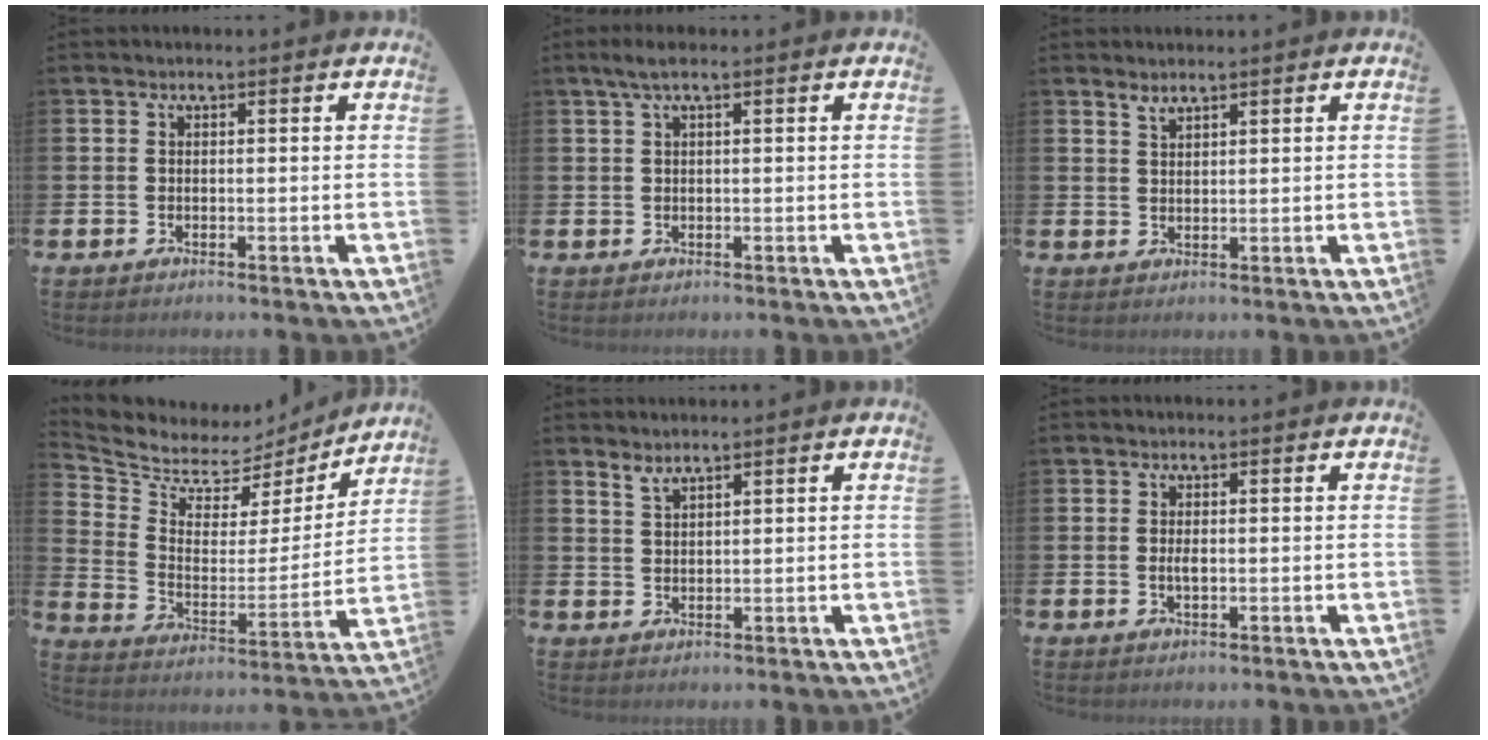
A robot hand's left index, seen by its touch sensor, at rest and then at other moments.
{"total": 1.9, "force": [0.9, 0.2, 1.6], "torque": [-0.033, 0.004, 0.016]}
{"total": 1.6, "force": [1.6, 0.4, 0.3], "torque": [0.006, -0.005, 0.026]}
{"total": 6.4, "force": [5.7, 2.8, 0.6], "torque": [-0.052, -0.049, 0.095]}
{"total": 1.9, "force": [1.9, 0.1, 0.2], "torque": [0.000, -0.009, 0.034]}
{"total": 1.3, "force": [0.1, 0.5, 1.2], "torque": [-0.019, 0.001, 0.000]}